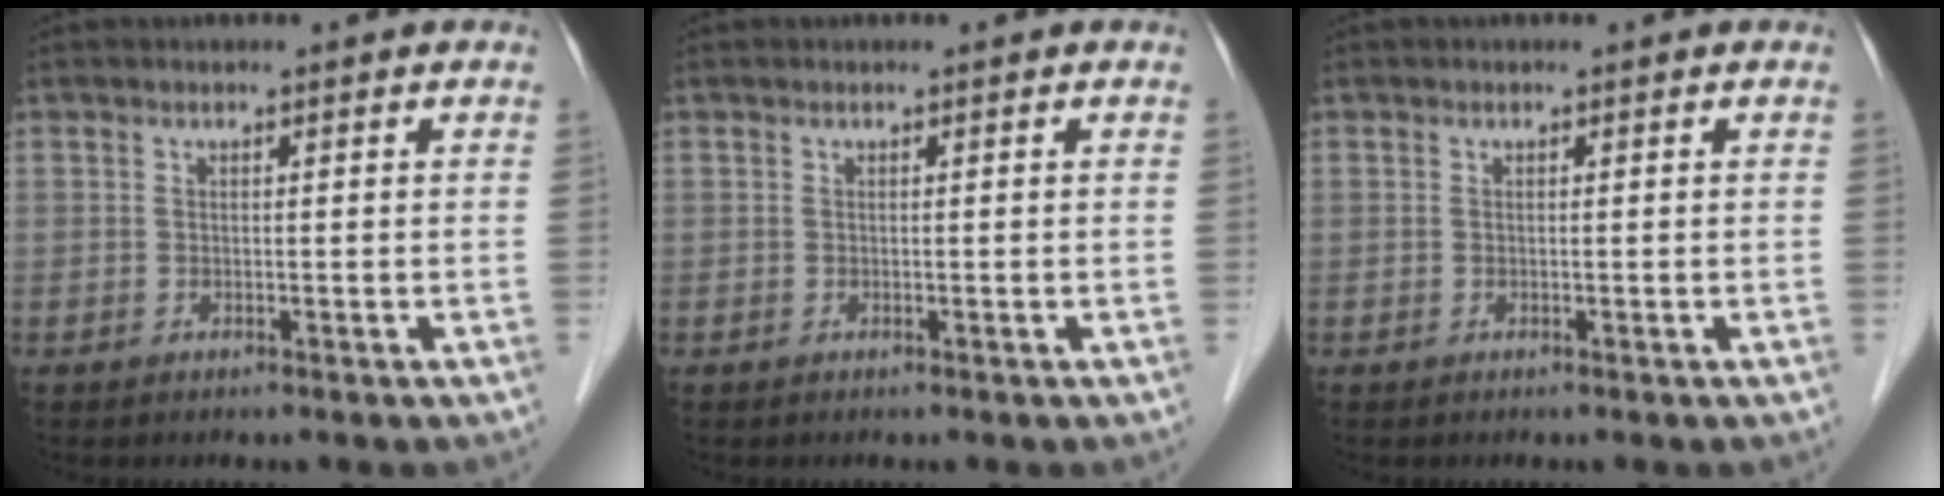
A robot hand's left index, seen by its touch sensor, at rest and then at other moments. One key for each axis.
{"total": 0.0}
{"total": 0.0}